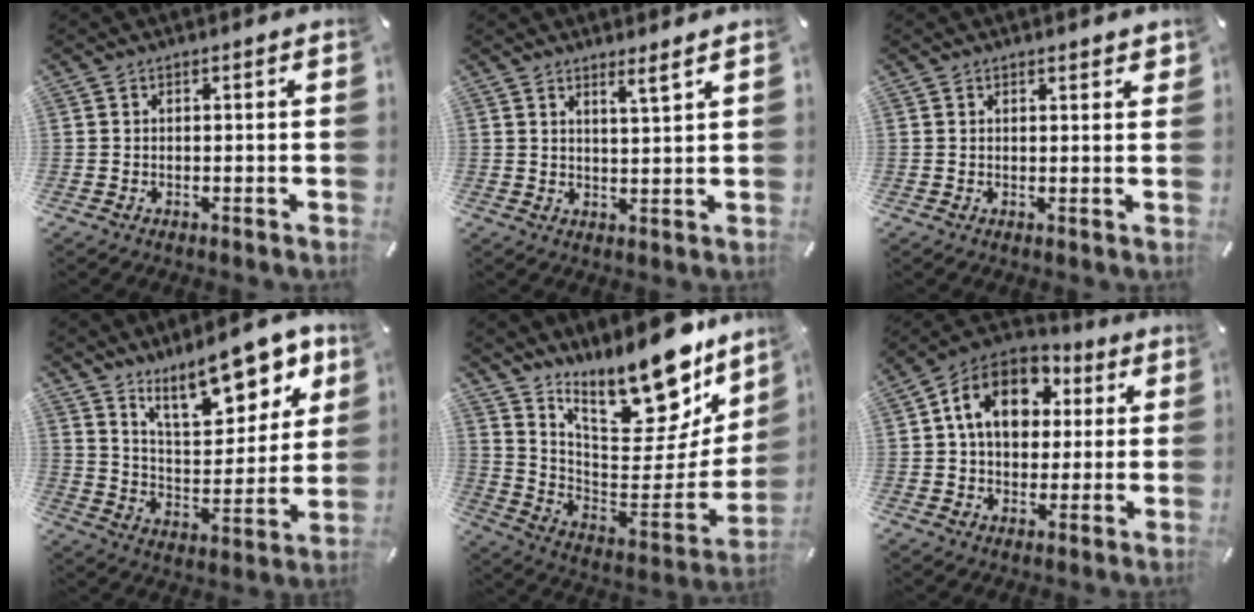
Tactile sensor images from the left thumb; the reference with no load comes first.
{"total": 3.7, "force": [3.1, -0.6, 2.0], "torque": [-0.036, -0.020, 0.052]}
{"total": 1.2, "force": [1.1, 0.3, 0.5], "torque": [-0.003, -0.005, 0.019]}
{"total": 18.7, "force": [13.2, 7.7, 10.8], "torque": [-0.158, -0.082, 0.224]}
{"total": 21.4, "force": [16.7, 8.2, 10.5], "torque": [-0.146, -0.137, 0.283]}
{"total": 13.8, "force": [3.3, 10.6, 8.2], "torque": [-0.164, 0.004, 0.057]}